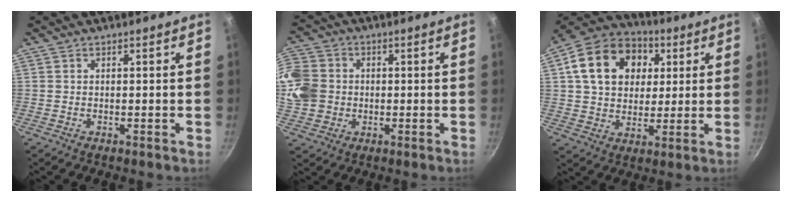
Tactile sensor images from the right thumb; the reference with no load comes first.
{"total": 15.1, "force": [0.6, 13.3, 7.0], "torque": [-0.157, 0.016, 0.004]}
{"total": 18.9, "force": [4.9, 14.4, 11.2], "torque": [-0.168, 0.017, 0.075]}